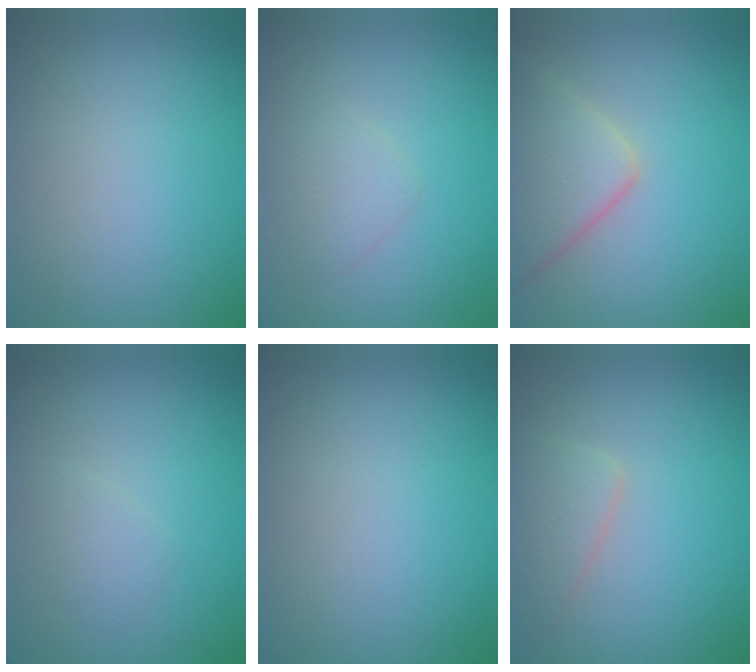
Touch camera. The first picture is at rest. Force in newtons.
{"total": 1.6, "press": 1.6, "slide": 0.1}
{"total": 5.0, "press": 5.0, "slide": 0.3}
{"total": 1.1, "press": 1.1, "slide": 0.0}
{"total": 0.0}
{"total": 2.4, "press": 2.4, "slide": 0.1}